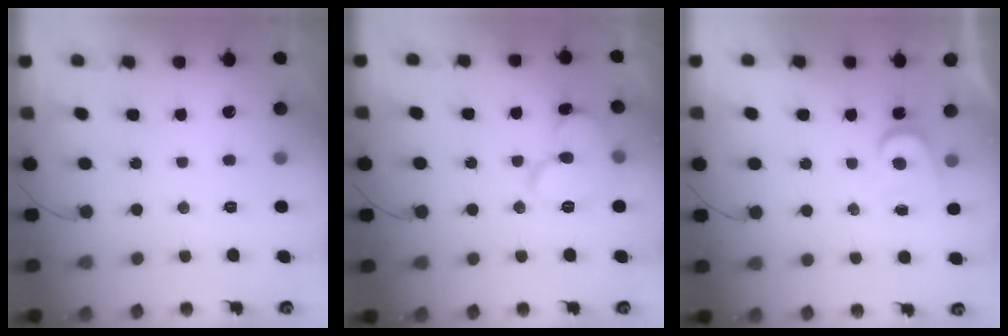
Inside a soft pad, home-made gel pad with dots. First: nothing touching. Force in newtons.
{"total": 11.4, "press": 11.3, "slide": 1.2}
{"total": 3.6, "press": 3.5, "slide": 0.3}